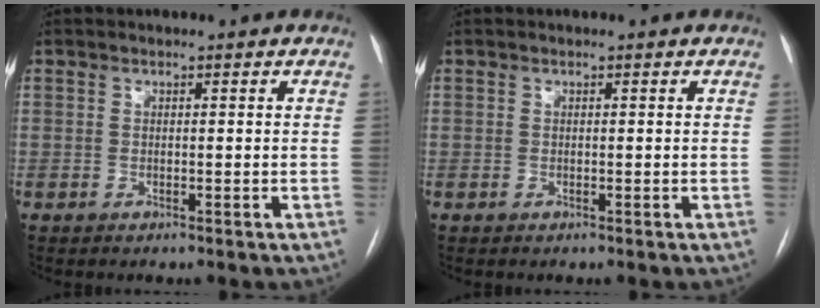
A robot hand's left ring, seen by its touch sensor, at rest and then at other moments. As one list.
[{"total": 0.0}]